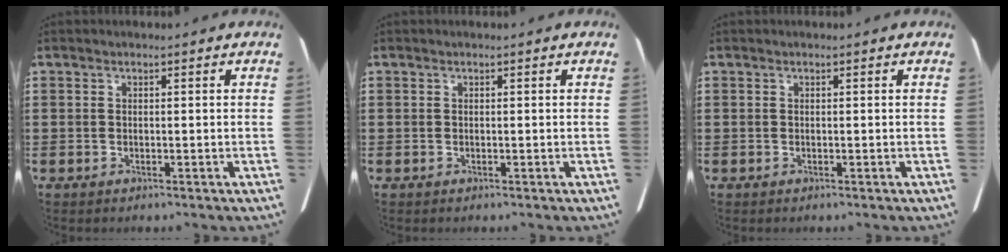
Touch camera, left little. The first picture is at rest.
{"total": 0.0}
{"total": 0.0}